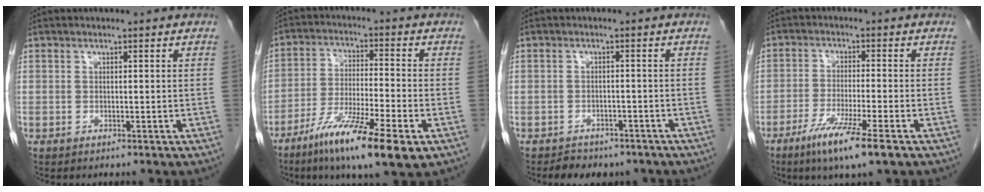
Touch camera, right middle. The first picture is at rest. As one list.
[{"total": 13.7, "force": [-7.6, 1.0, 11.3], "torque": [-0.208, -0.031, -0.129]}, {"total": 5.6, "force": [-4.5, 2.8, 1.7], "torque": [-0.025, 0.005, -0.055]}, {"total": 8.3, "force": [-4.9, -0.3, 6.7], "torque": [-0.125, -0.024, -0.087]}]